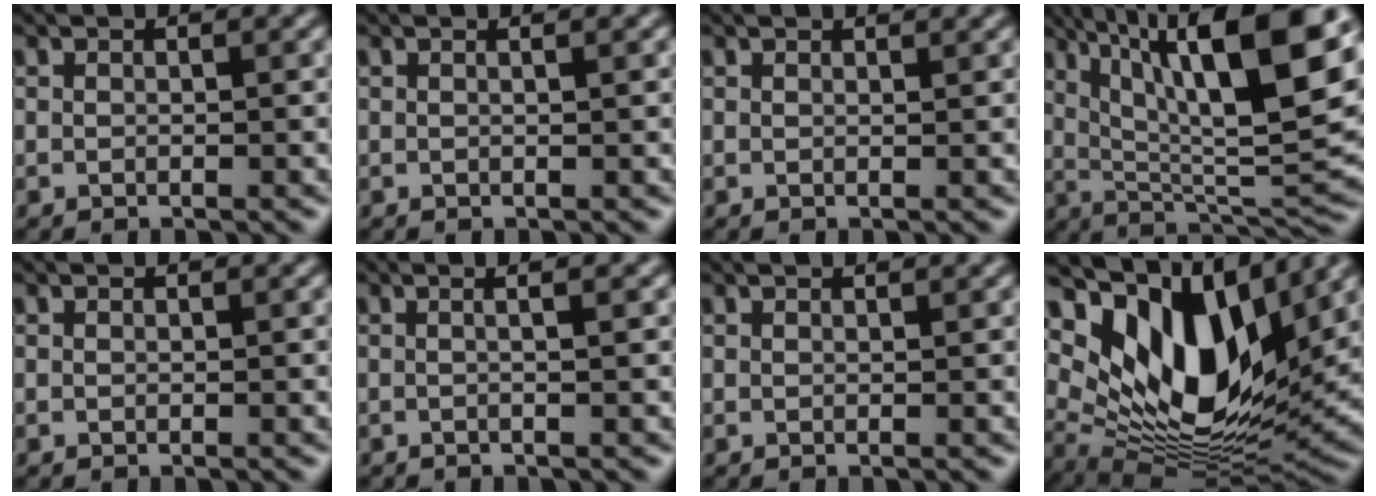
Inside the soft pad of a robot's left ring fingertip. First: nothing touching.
{"total": 0.9, "force": [0.5, 0.4, 0.7], "torque": [-0.004, 0.003, -0.003]}
{"total": 1.5, "force": [1.3, 0.5, 0.5], "torque": [0.001, 0.006, 0.004]}
{"total": 14.1, "force": [5.3, 4.3, 12.3], "torque": [-0.198, 0.007, 0.094]}
{"total": 0.0}
{"total": 1.6, "force": [0.1, 0.3, 1.6], "torque": [-0.027, 0.009, -0.007]}
{"total": 1.2, "force": [1.0, 0.4, 0.5], "torque": [0.003, 0.003, 0.001]}
{"total": 12.5, "force": [5.7, 6.6, 9.0], "torque": [-0.169, -0.007, 0.119]}